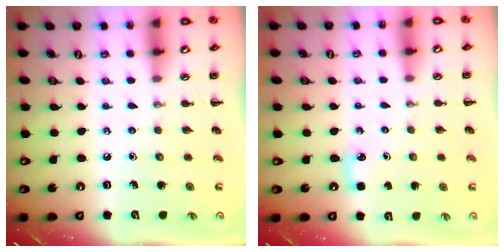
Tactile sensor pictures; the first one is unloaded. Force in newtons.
{"total": 3.3, "press": 3.1, "slide": 1.1}